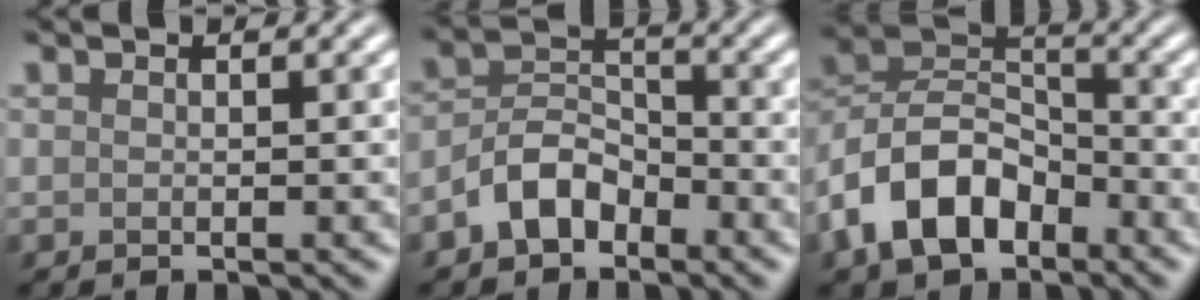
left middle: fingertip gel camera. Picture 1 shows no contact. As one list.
[{"total": 4.3, "force": [-2.6, 2.6, 2.3], "torque": [-0.039, 0.013, -0.058]}, {"total": 8.4, "force": [-4.5, 5.1, 4.9], "torque": [-0.098, 0.012, -0.099]}]